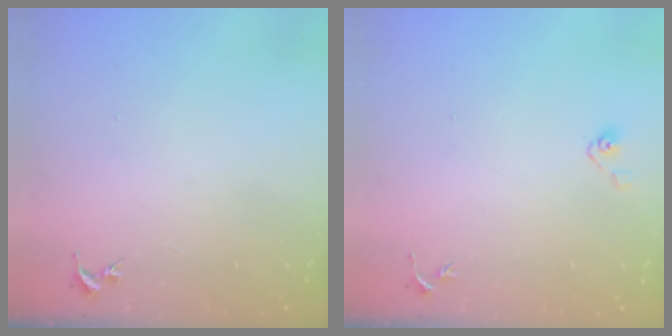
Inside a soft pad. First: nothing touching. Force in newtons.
{"total": 3.7, "press": 3.5, "slide": 1.4}